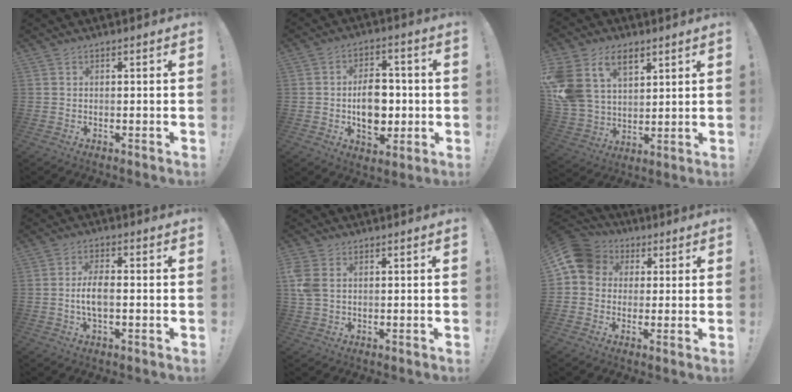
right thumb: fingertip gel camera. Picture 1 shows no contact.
{"total": 11.9, "force": [-0.9, 8.3, 8.5], "torque": [-0.112, 0.008, -0.013]}
{"total": 15.8, "force": [8.0, 10.7, 8.3], "torque": [-0.172, -0.043, 0.154]}
{"total": 6.0, "force": [-1.1, 2.5, 5.4], "torque": [-0.113, 0.000, -0.023]}
{"total": 4.5, "force": [1.1, 3.0, 3.2], "torque": [-0.075, 0.002, 0.022]}
{"total": 9.8, "force": [2.6, 8.6, 3.9], "torque": [-0.062, 0.004, 0.054]}